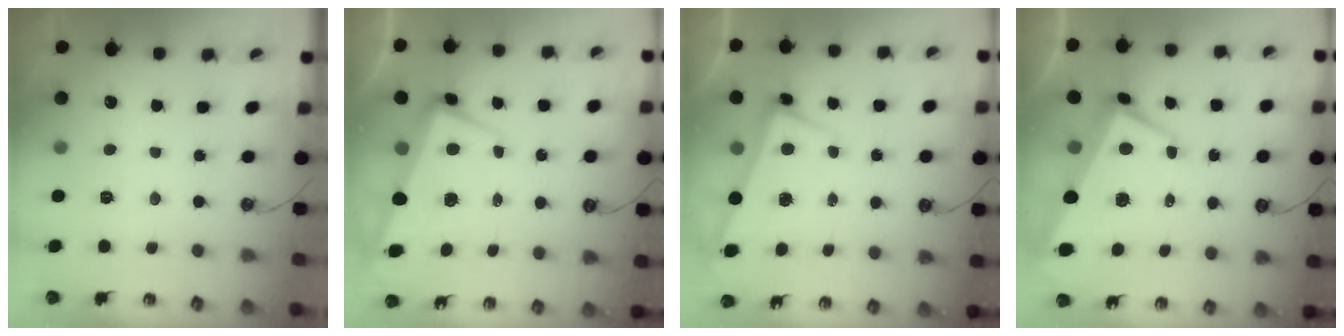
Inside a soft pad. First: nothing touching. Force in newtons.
{"total": 1.3, "press": 0.4, "slide": 1.2}
{"total": 2.6, "press": 2.5, "slide": 0.7}
{"total": 1.7, "press": 1.0, "slide": 1.3}